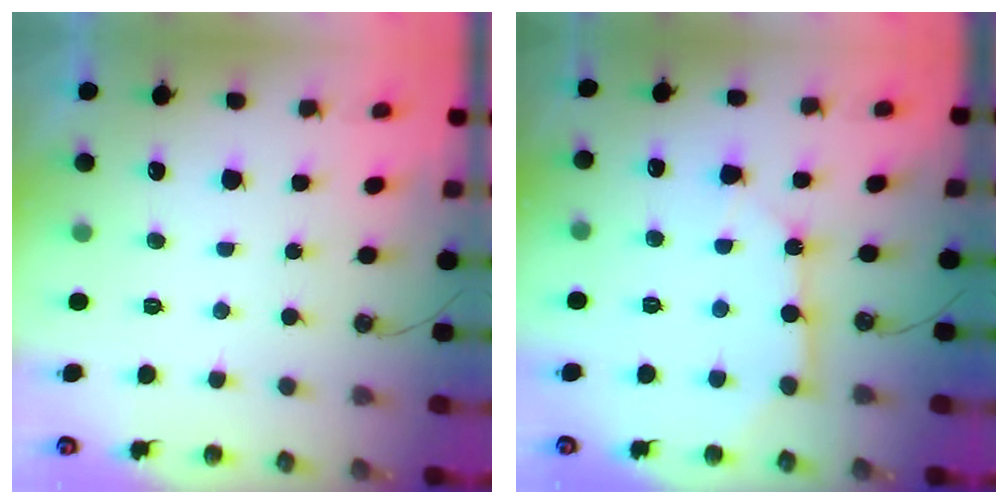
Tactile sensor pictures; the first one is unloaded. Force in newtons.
{"total": 9.7, "press": 9.7, "slide": 0.9}